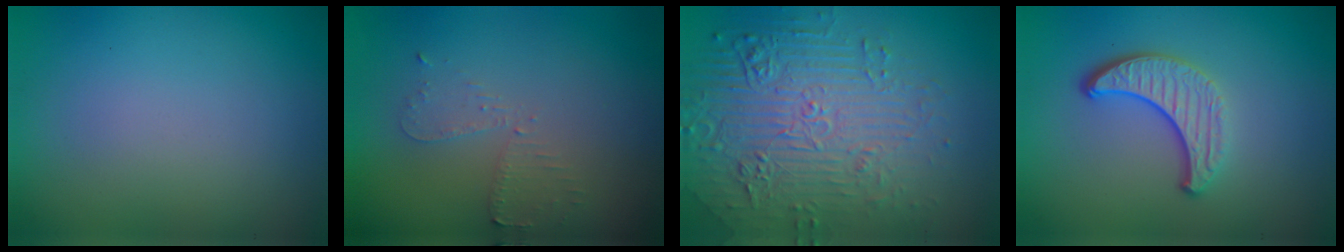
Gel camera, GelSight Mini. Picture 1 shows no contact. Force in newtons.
{"total": 1.9, "press": 1.9, "slide": 0.4}
{"total": 6.9, "press": 5.3, "slide": 4.4}
{"total": 3.8, "press": 2.9, "slide": 2.4}